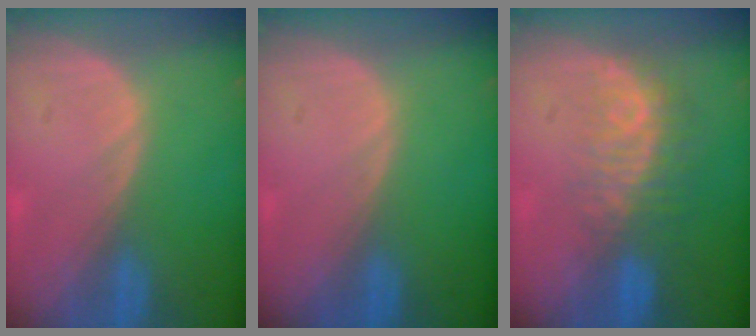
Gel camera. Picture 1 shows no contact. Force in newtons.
{"total": 0.0}
{"total": 8.2, "press": 7.0, "slide": 4.3}